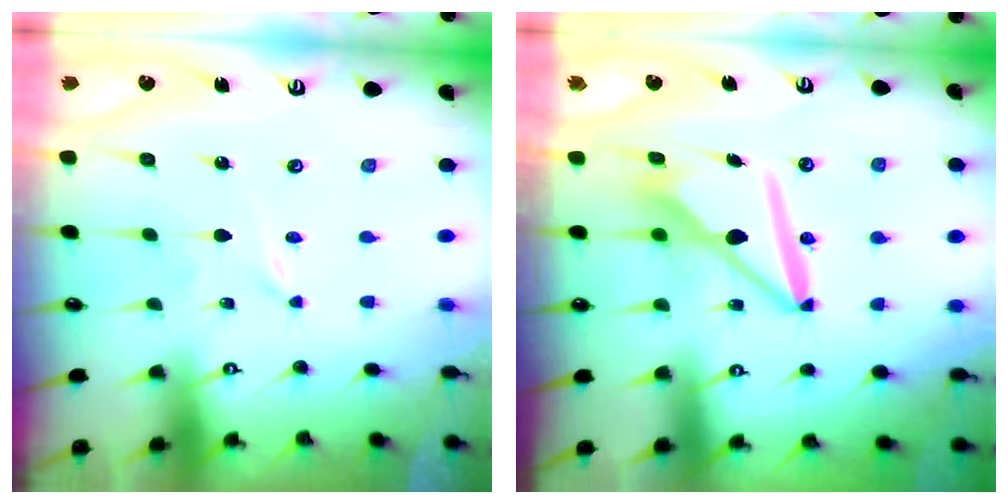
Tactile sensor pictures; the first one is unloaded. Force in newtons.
{"total": 10.9, "press": 10.8, "slide": 1.2}